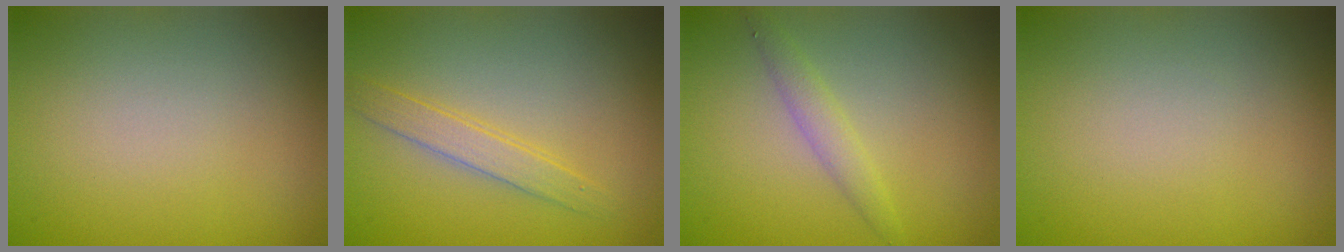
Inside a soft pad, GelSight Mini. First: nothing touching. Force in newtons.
{"total": 2.0, "press": 2.0, "slide": 0.0}
{"total": 1.6, "press": 1.6, "slide": 0.0}
{"total": 0.0}